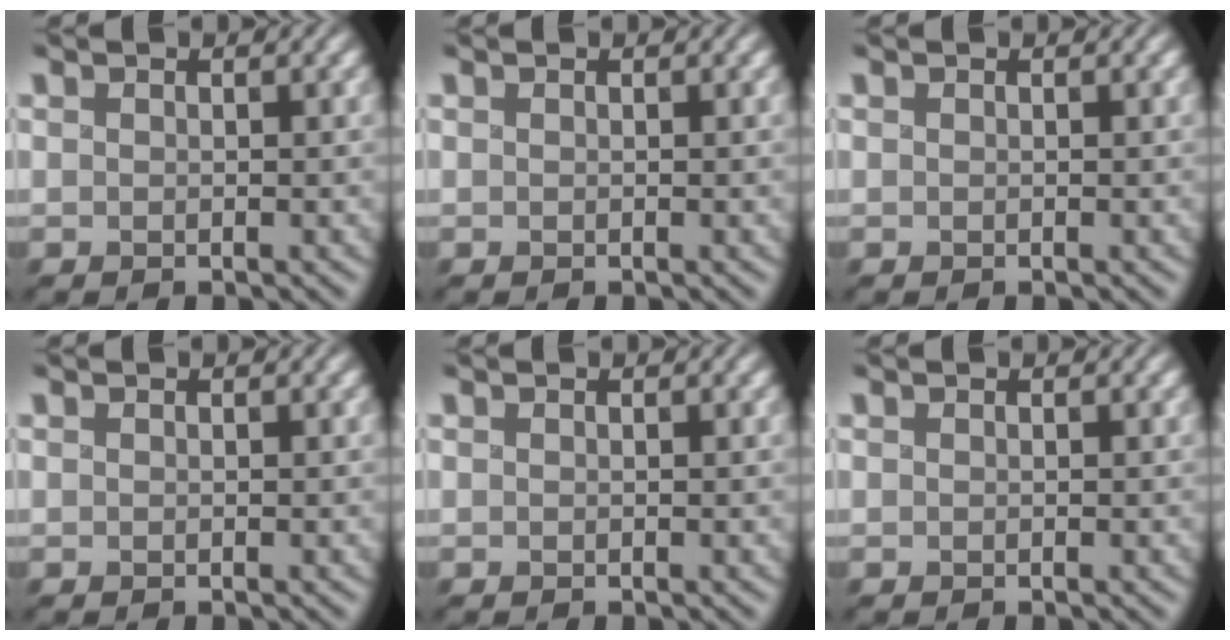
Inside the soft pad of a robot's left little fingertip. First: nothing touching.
{"total": 0.0}
{"total": 0.0}
{"total": 0.0}
{"total": 0.0}
{"total": 0.0}